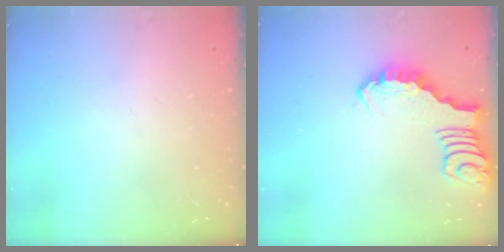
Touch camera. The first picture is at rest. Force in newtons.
{"total": 2.8, "press": 2.7, "slide": 0.4}